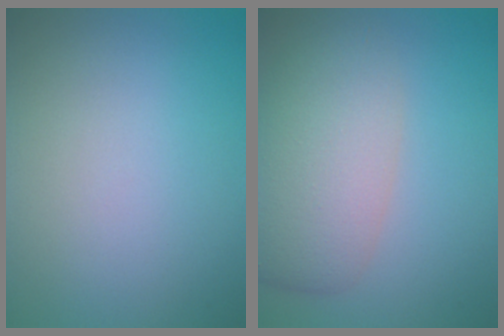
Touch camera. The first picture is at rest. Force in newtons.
{"total": 6.6, "press": 6.6, "slide": 0.3}